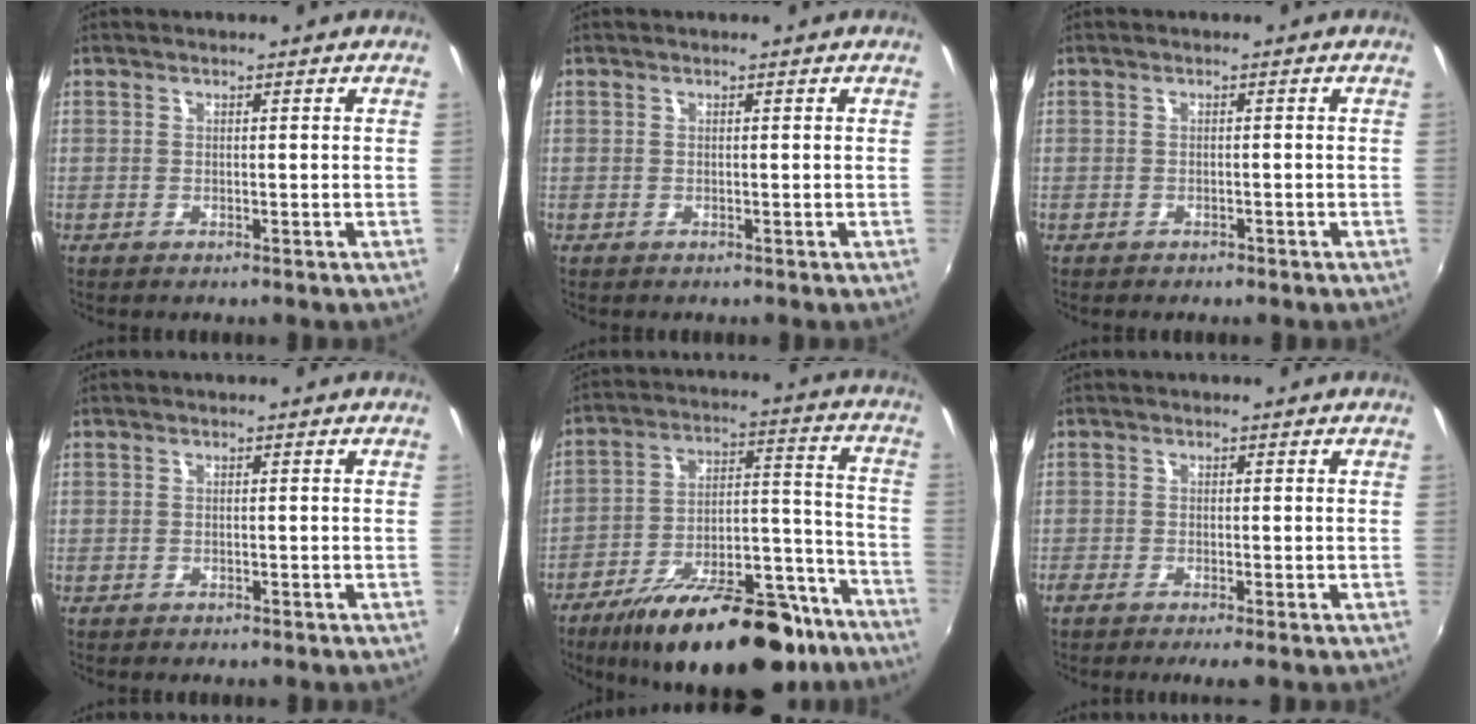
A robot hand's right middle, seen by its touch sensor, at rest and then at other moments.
{"total": 0.0}
{"total": 1.3, "force": [-1.0, 0.6, 0.4], "torque": [-0.011, -0.002, -0.014]}
{"total": 0.8, "force": [-0.7, 0.4, 0.3], "torque": [-0.009, 0.000, -0.010]}
{"total": 26.8, "force": [-19.5, 10.1, 15.4], "torque": [-0.236, 0.011, -0.276]}
{"total": 2.2, "force": [-1.7, 0.0, 1.4], "torque": [-0.033, -0.009, -0.032]}